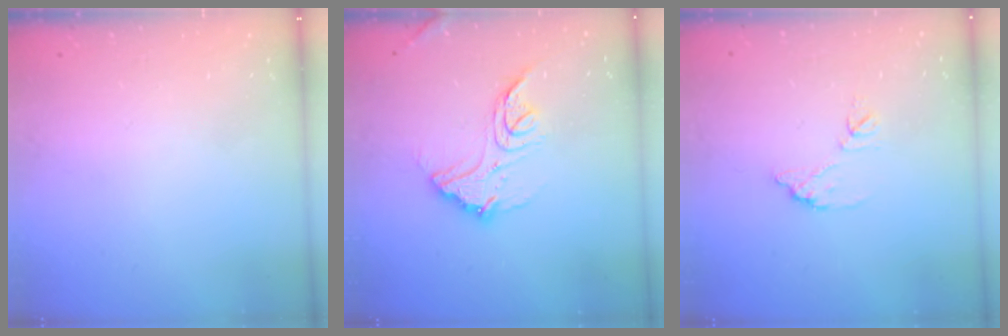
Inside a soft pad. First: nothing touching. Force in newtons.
{"total": 13.8, "press": 13.8, "slide": 0.9}
{"total": 7.8, "press": 7.8, "slide": 0.3}